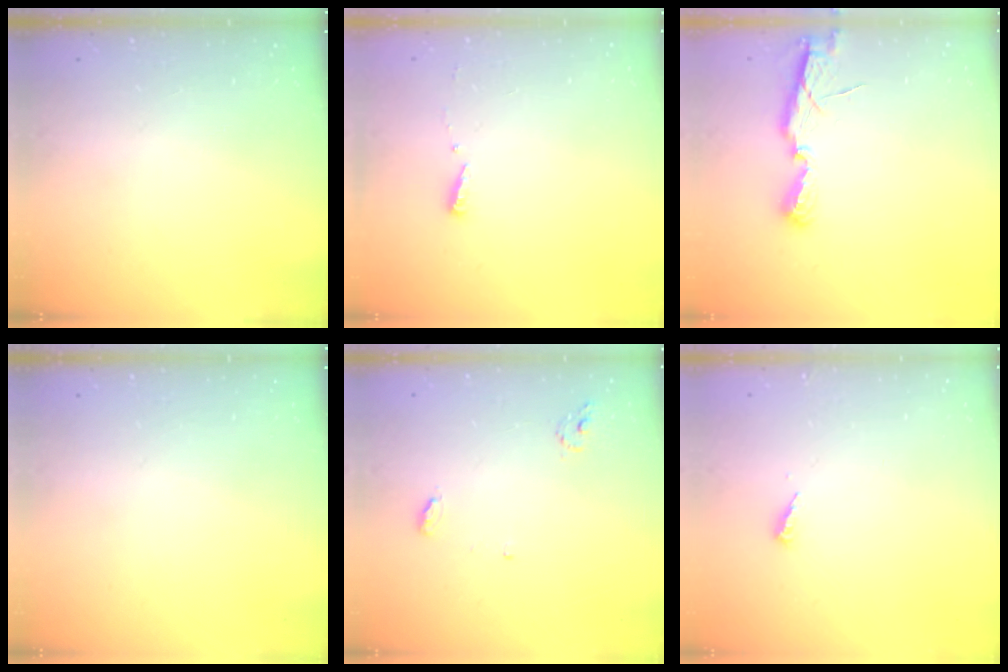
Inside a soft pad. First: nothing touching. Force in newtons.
{"total": 3.6, "press": 3.5, "slide": 0.8}
{"total": 6.5, "press": 6.5, "slide": 0.5}
{"total": 0.0}
{"total": 5.1, "press": 5.1, "slide": 0.4}
{"total": 3.1, "press": 3.1, "slide": 0.2}